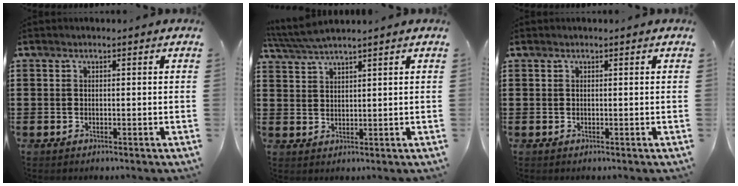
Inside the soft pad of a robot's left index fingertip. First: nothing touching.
{"total": 3.3, "force": [2.9, -0.2, 1.5], "torque": [-0.037, -0.005, 0.054]}
{"total": 0.0}